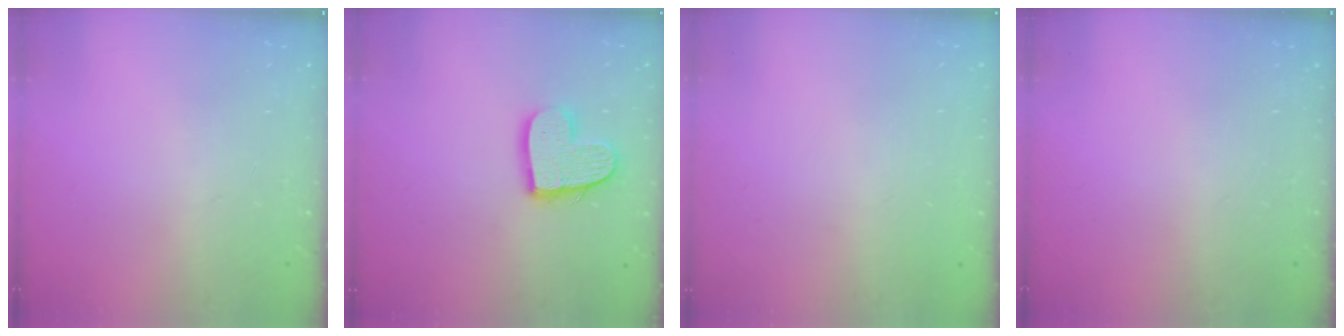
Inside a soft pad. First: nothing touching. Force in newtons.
{"total": 12.5, "press": 12.4, "slide": 1.1}
{"total": 0.0}
{"total": 0.0}